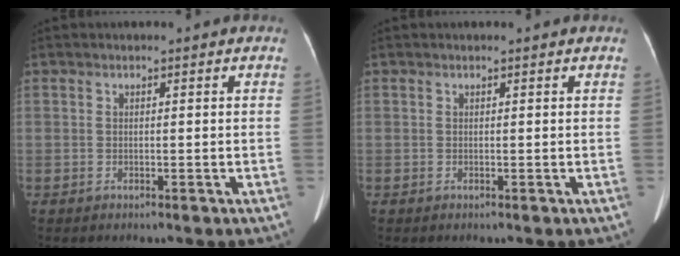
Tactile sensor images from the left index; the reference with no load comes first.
{"total": 0.0}